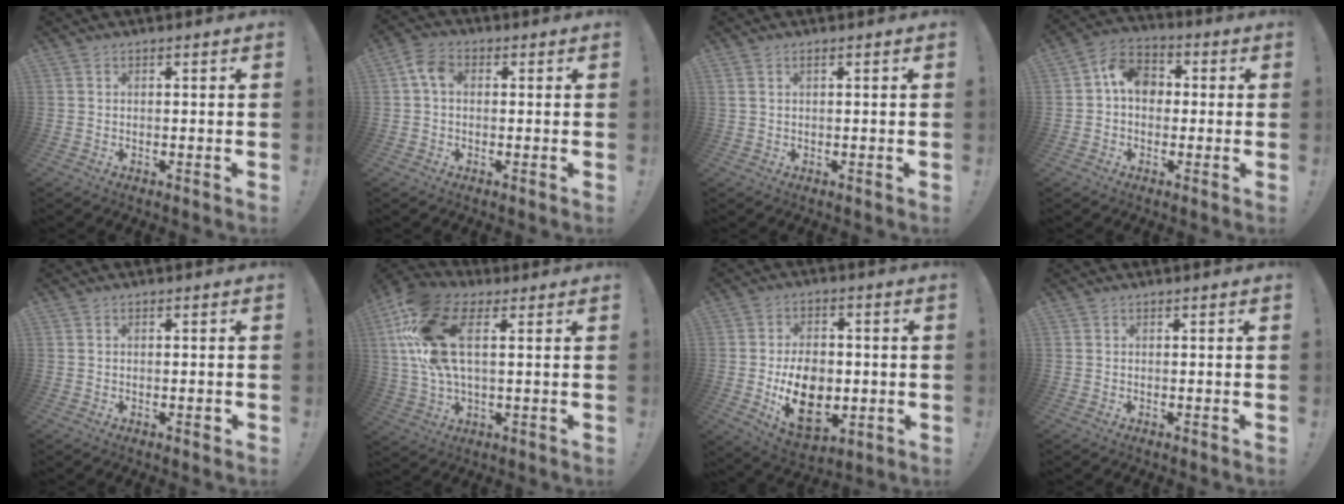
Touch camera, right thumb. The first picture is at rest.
{"total": 5.7, "force": [0.7, 3.8, 4.2], "torque": [-0.088, 0.014, 0.017]}
{"total": 1.2, "force": [0.5, 0.3, 1.1], "torque": [-0.024, 0.002, 0.010]}
{"total": 9.4, "force": [1.3, 7.3, 5.9], "torque": [-0.098, 0.018, 0.029]}
{"total": 1.1, "force": [-0.5, 0.4, 0.9], "torque": [-0.010, 0.001, -0.008]}
{"total": 17.5, "force": [5.4, 8.5, 14.3], "torque": [-0.290, -0.003, 0.097]}
{"total": 15.3, "force": [-3.4, 10.8, 10.4], "torque": [-0.164, 0.006, -0.051]}
{"total": 0.0}